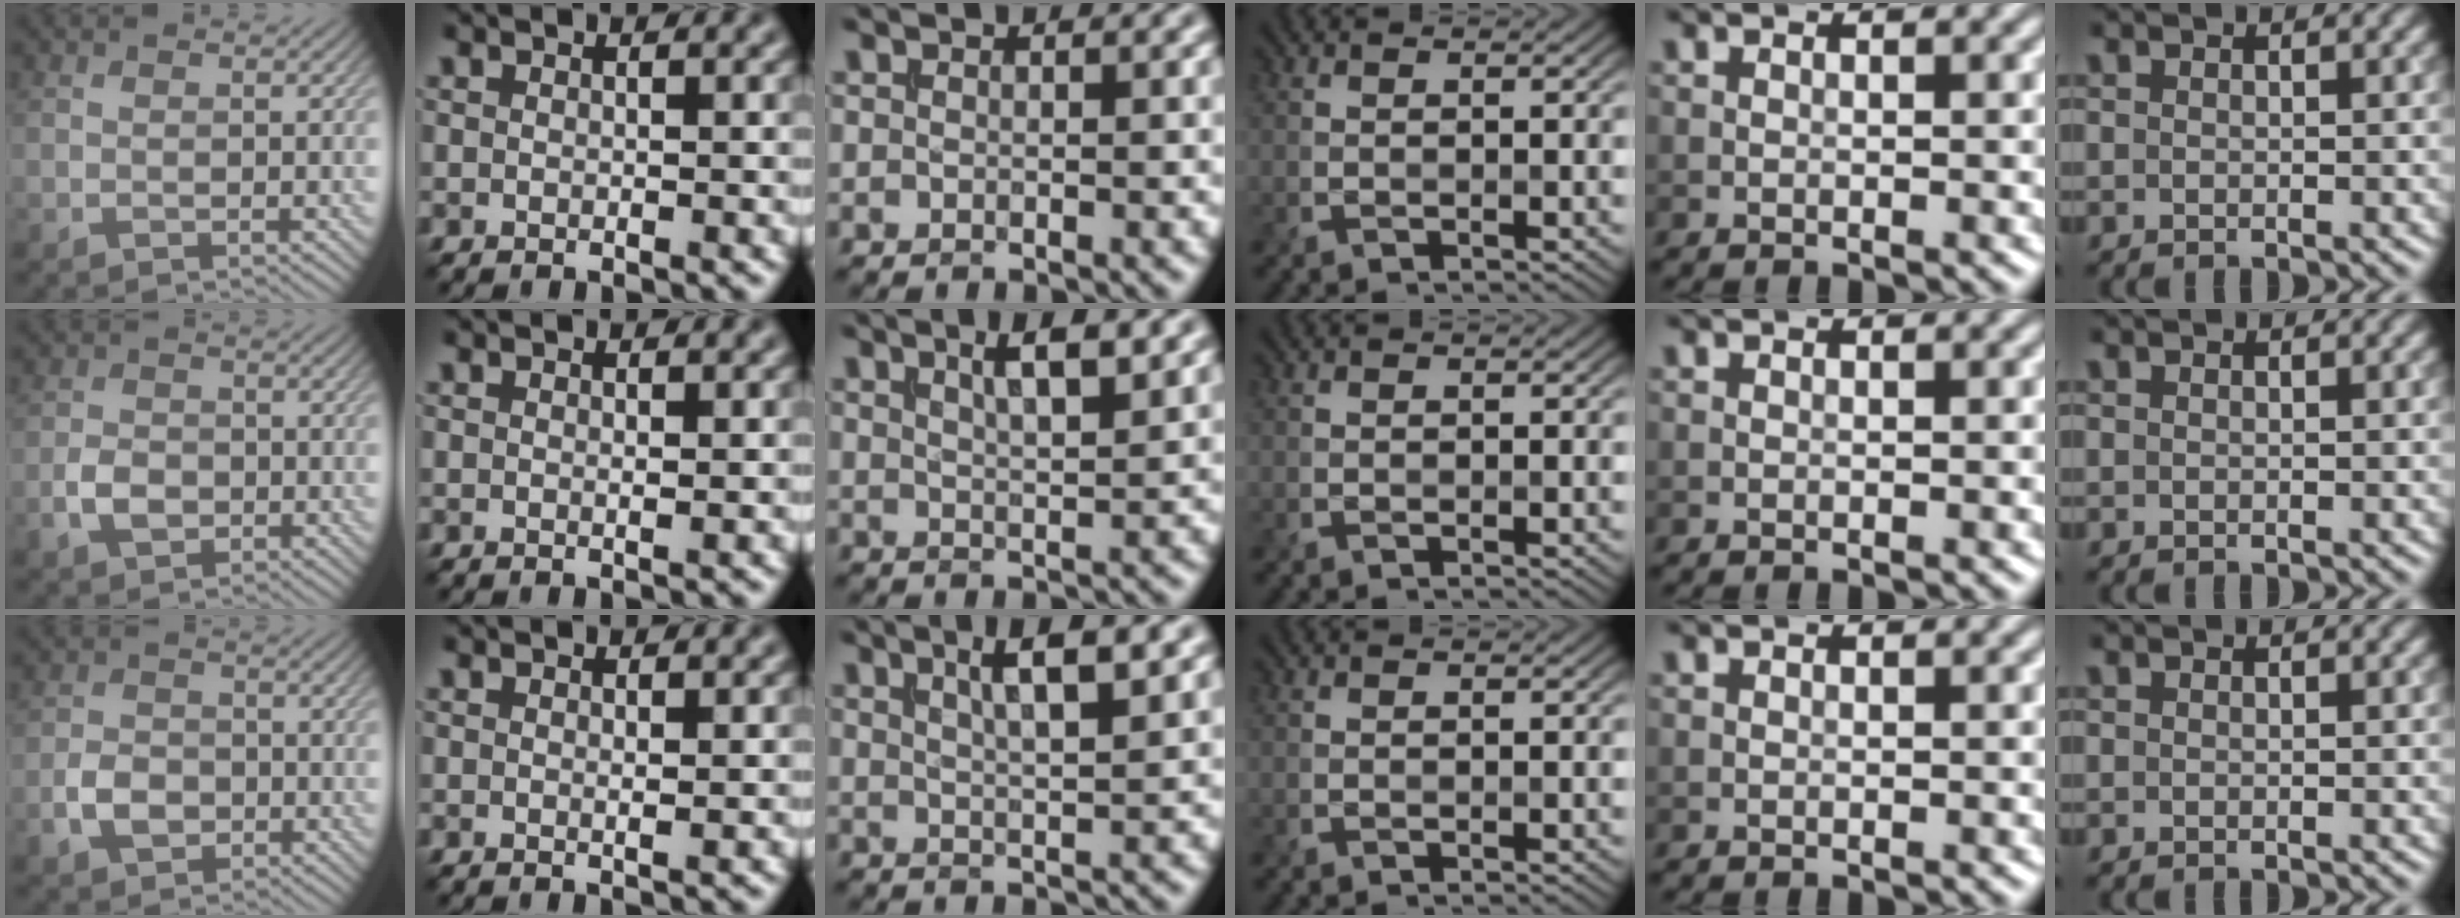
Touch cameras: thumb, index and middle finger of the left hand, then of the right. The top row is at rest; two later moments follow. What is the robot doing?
{"motion": "extract", "object": "file holder"}